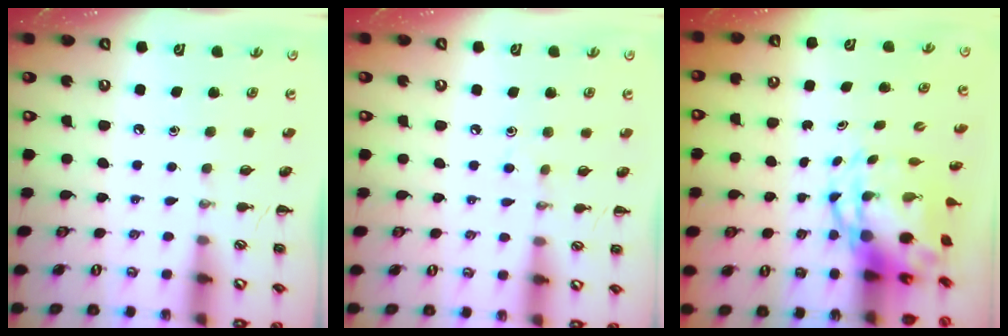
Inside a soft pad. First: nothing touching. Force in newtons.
{"total": 2.7, "press": 2.5, "slide": 0.9}
{"total": 6.8, "press": 6.5, "slide": 2.0}